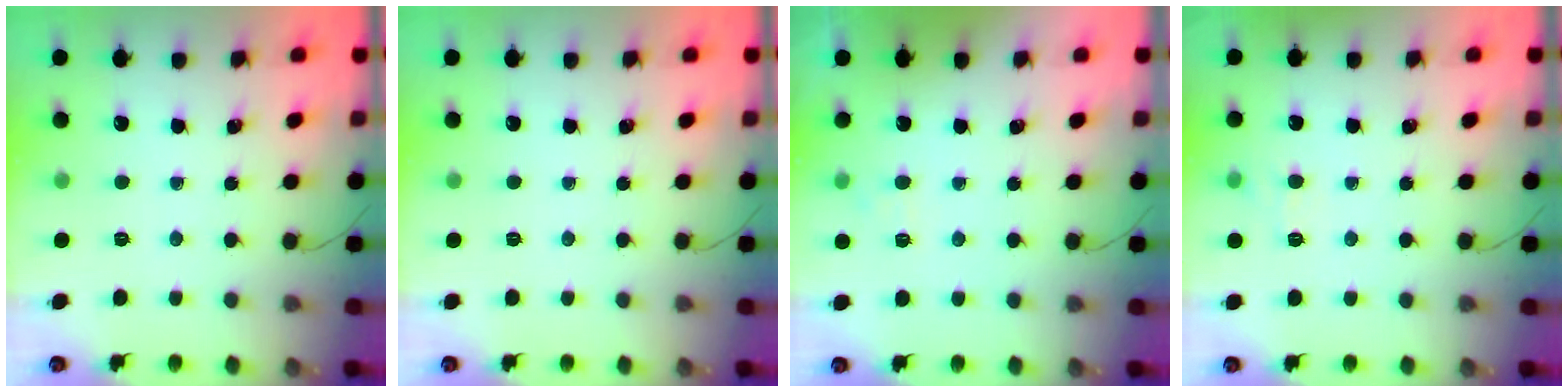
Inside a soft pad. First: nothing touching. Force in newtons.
{"total": 0.0}
{"total": 3.9, "press": 3.7, "slide": 1.1}
{"total": 7.4, "press": 7.2, "slide": 1.8}